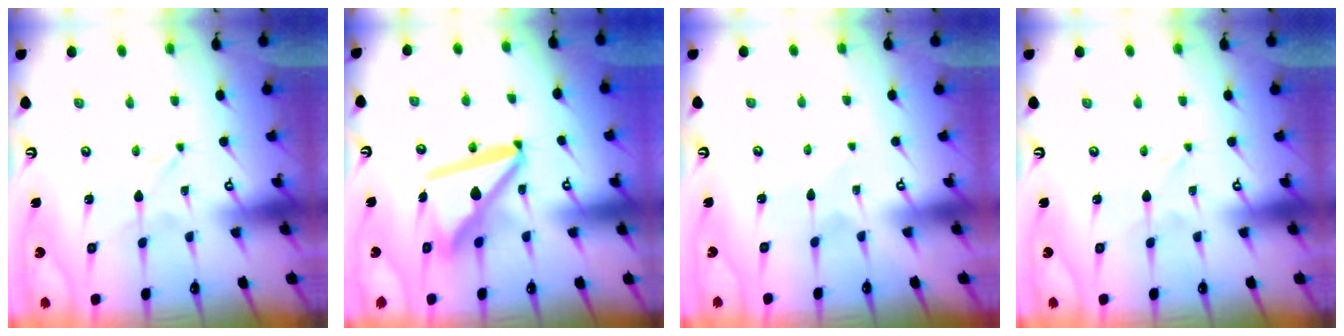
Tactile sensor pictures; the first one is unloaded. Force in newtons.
{"total": 14.6, "press": 14.5, "slide": 1.8}
{"total": 2.3, "press": 2.3, "slide": 0.1}
{"total": 0.0}